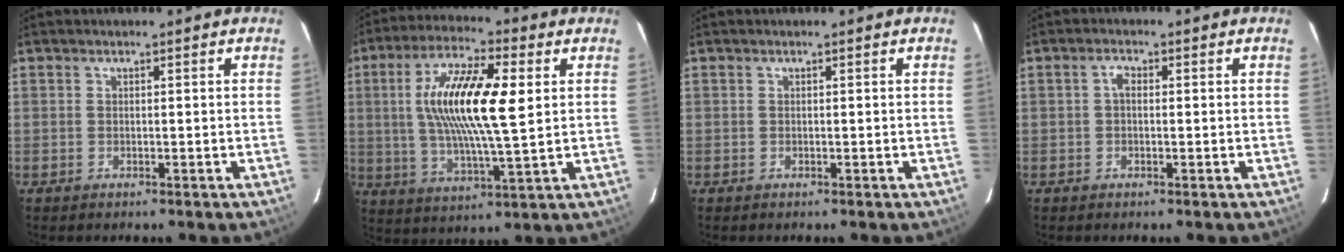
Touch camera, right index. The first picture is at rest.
{"total": 16.5, "force": [3.1, 3.9, 15.7], "torque": [-0.292, 0.009, 0.051]}
{"total": 0.0}
{"total": 1.6, "force": [0.0, 1.0, 1.2], "torque": [-0.025, 0.008, -0.001]}